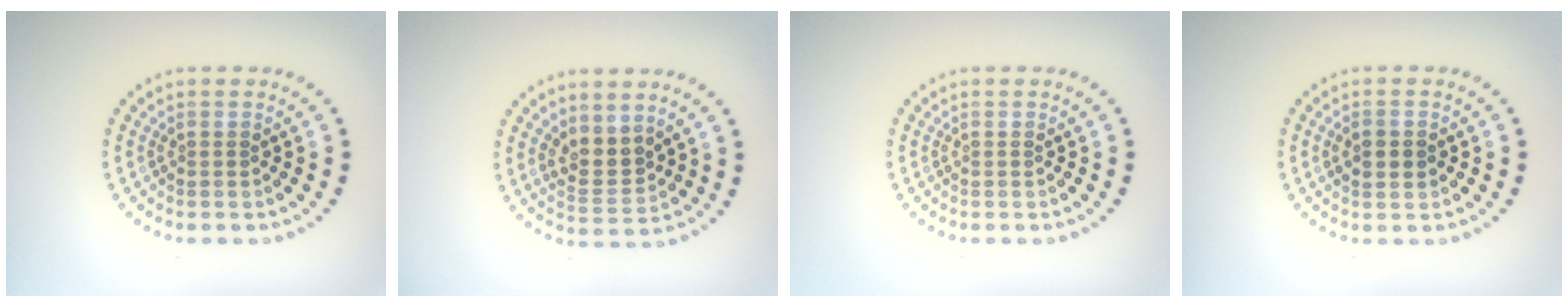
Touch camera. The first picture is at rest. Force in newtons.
{"total": 2.8, "press": 2.5, "slide": 1.3}
{"total": 0.0}
{"total": 1.8, "press": 1.8, "slide": 0.3}